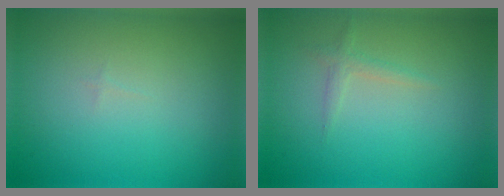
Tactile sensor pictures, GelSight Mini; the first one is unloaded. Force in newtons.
{"total": 1.0, "press": 1.0, "slide": 0.0}